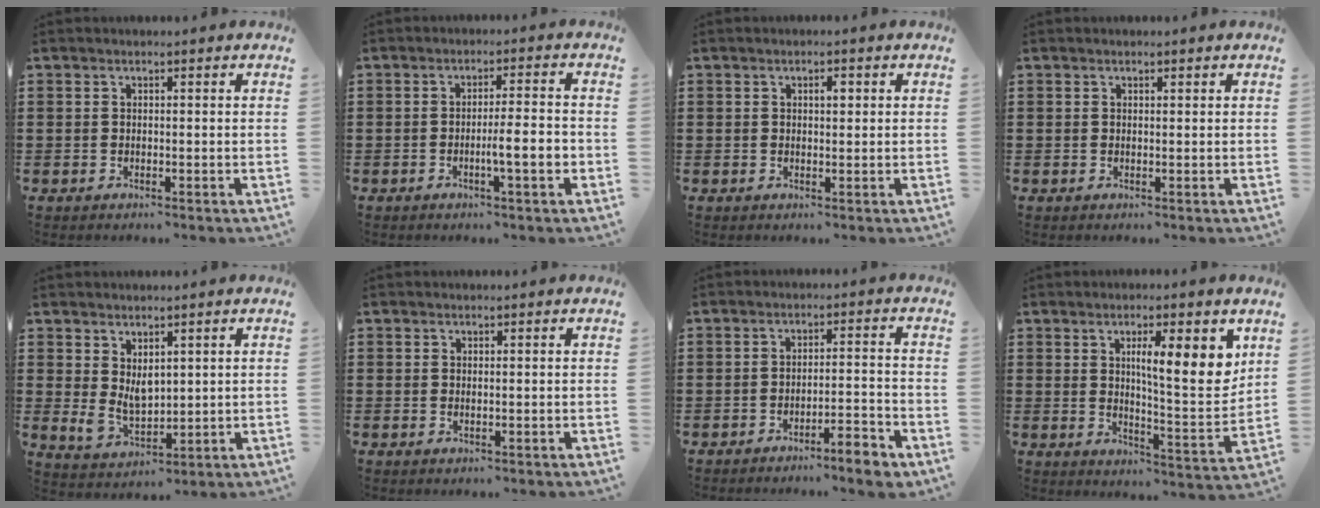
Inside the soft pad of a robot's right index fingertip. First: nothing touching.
{"total": 5.3, "force": [-1.4, 0.5, 5.1], "torque": [-0.084, -0.003, -0.025]}
{"total": 1.4, "force": [0.4, 0.4, 1.3], "torque": [-0.017, 0.001, 0.003]}
{"total": 0.0}
{"total": 4.3, "force": [1.6, 2.8, 2.9], "torque": [-0.052, -0.003, 0.031]}
{"total": 0.0}
{"total": 4.8, "force": [-4.1, 0.1, 2.5], "torque": [-0.040, -0.006, -0.076]}
{"total": 9.4, "force": [3.8, 2.0, 8.4], "torque": [-0.126, -0.018, 0.053]}